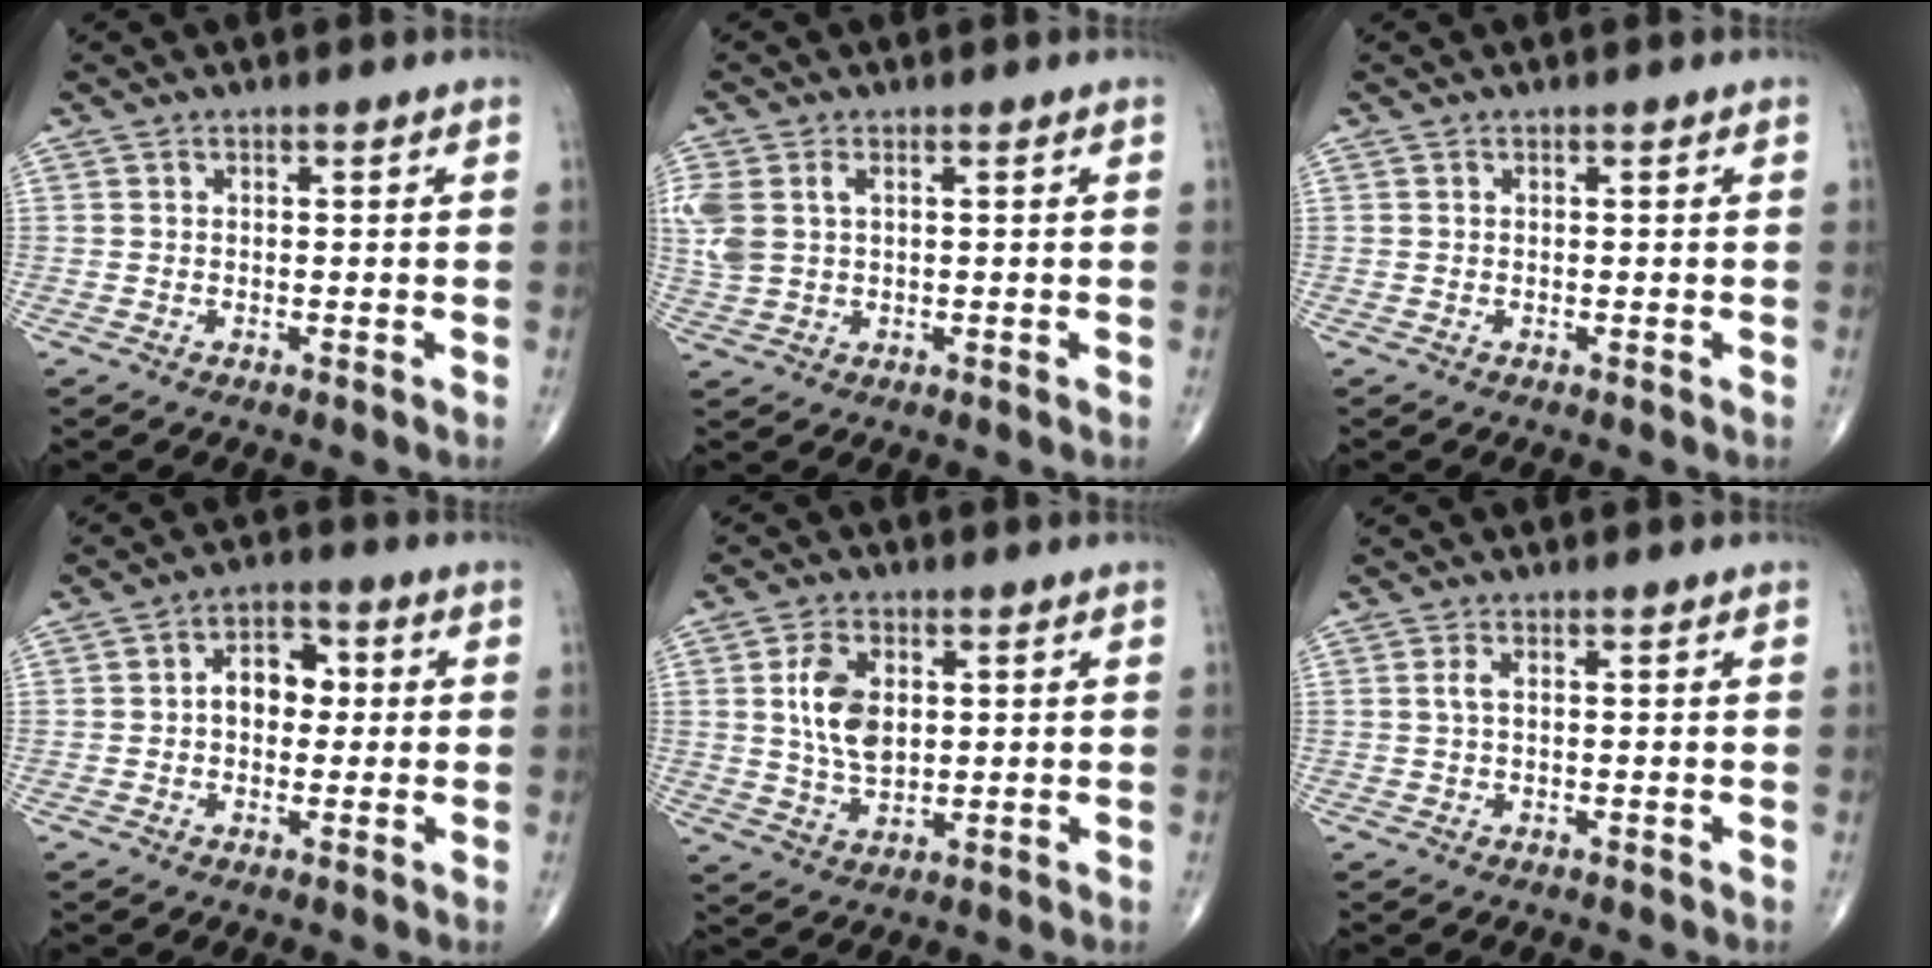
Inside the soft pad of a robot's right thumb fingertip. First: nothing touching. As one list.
[{"total": 8.0, "force": [1.8, 5.3, 5.7], "torque": [-0.164, 0.010, 0.044]}, {"total": 0.0}, {"total": 6.9, "force": [0.3, 4.9, 4.9], "torque": [-0.051, 0.021, -0.004]}, {"total": 8.8, "force": [1.6, 5.4, 6.8], "torque": [-0.118, -0.007, 0.034]}, {"total": 1.2, "force": [0.1, 0.4, 1.2], "torque": [-0.033, 0.002, 0.002]}]